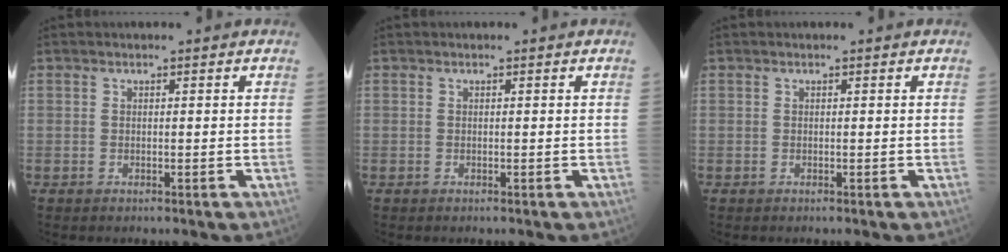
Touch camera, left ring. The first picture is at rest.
{"total": 0.0}
{"total": 0.0}